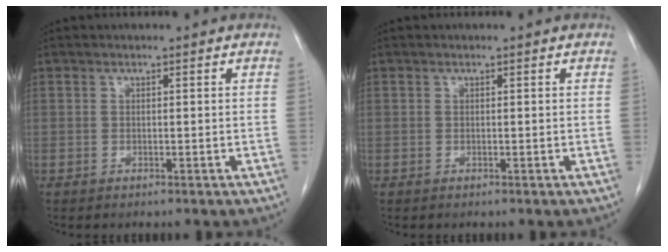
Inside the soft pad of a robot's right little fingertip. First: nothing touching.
{"total": 0.0}